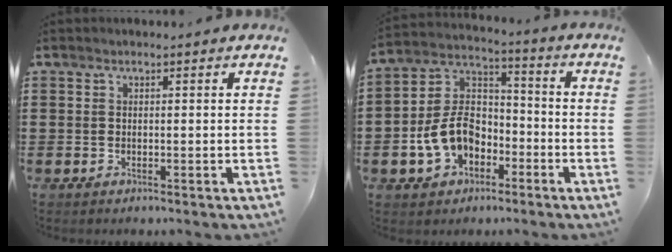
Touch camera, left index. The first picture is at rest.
{"total": 9.0, "force": [-3.4, 6.5, 5.2], "torque": [-0.140, 0.011, -0.070]}